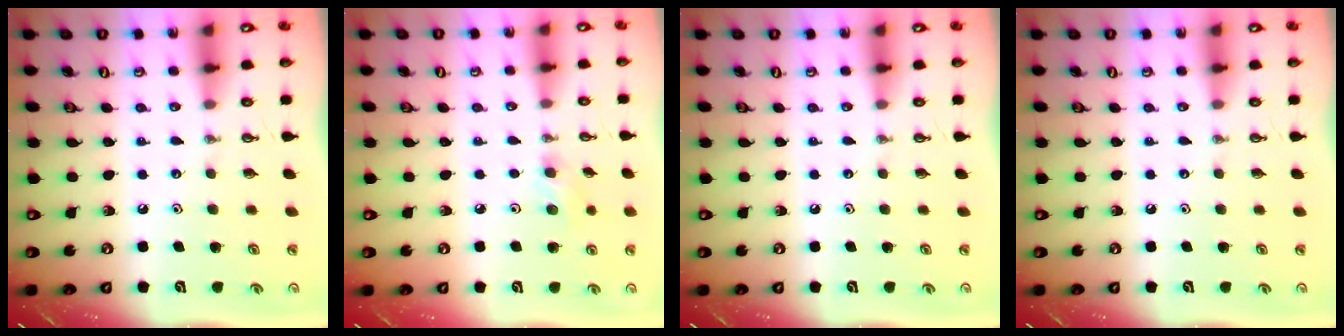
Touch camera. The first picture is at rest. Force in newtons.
{"total": 9.0, "press": 5.2, "slide": 7.4}
{"total": 0.0}
{"total": 0.0}